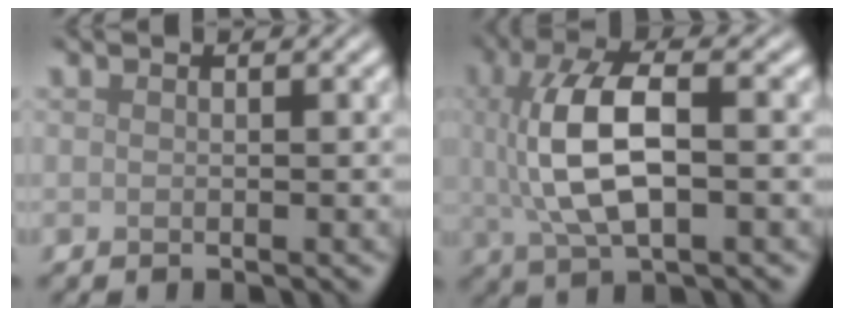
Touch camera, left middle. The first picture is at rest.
{"total": 7.7, "force": [0.3, 3.3, 6.9], "torque": [-0.149, 0.007, 0.006]}